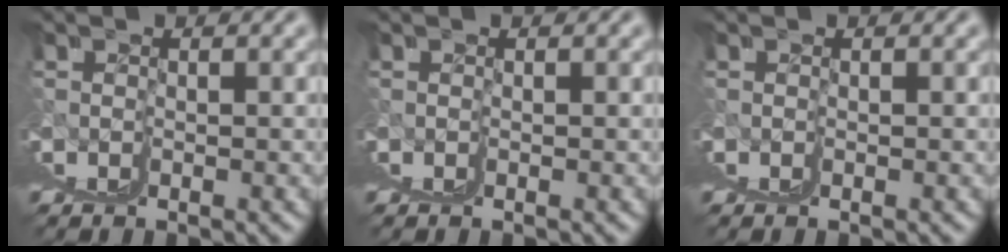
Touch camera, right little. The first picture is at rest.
{"total": 0.0}
{"total": 0.0}